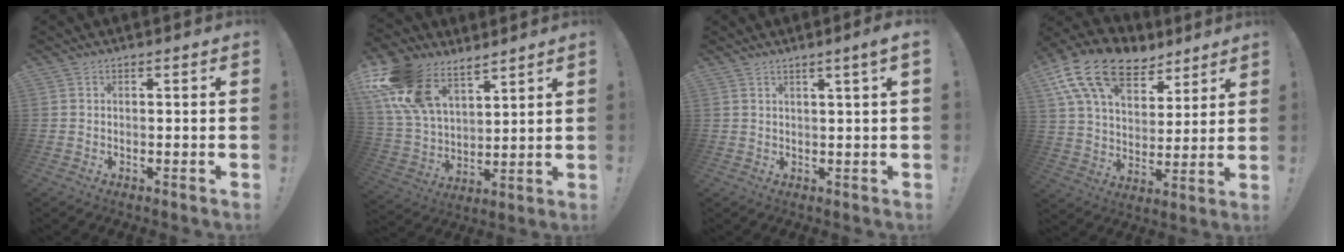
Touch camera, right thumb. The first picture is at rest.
{"total": 17.4, "force": [10.9, 10.1, 9.1], "torque": [-0.183, -0.058, 0.210]}
{"total": 3.0, "force": [1.4, -0.5, 2.6], "torque": [-0.037, -0.008, 0.019]}
{"total": 18.9, "force": [11.2, 11.1, 10.4], "torque": [-0.177, -0.059, 0.207]}